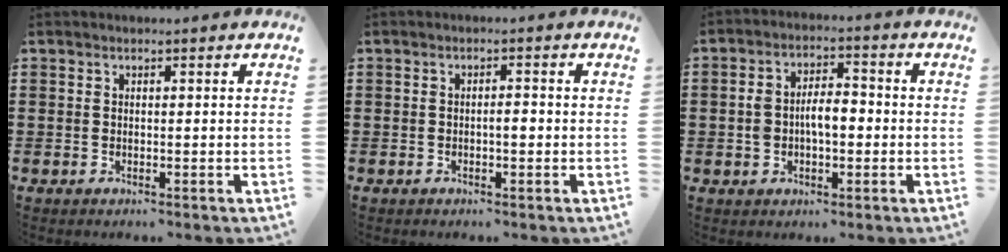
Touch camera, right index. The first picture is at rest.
{"total": 1.5, "force": [-0.4, 0.4, 1.4], "torque": [-0.026, 0.002, -0.008]}
{"total": 5.5, "force": [-0.6, 3.0, 4.6], "torque": [-0.085, 0.005, -0.017]}